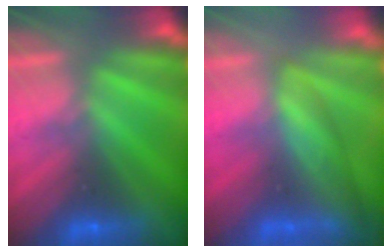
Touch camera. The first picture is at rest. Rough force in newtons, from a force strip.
{"total": 3.5}